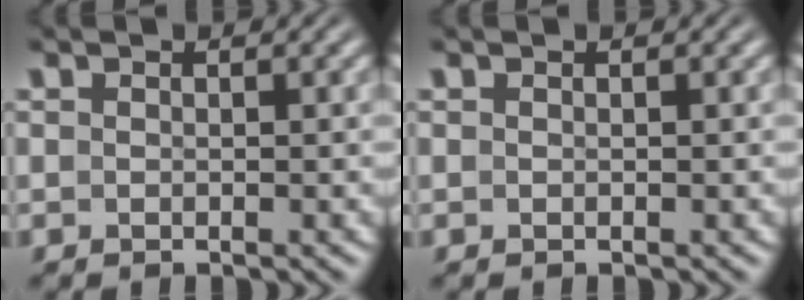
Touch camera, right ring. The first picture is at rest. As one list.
[{"total": 0.0}]